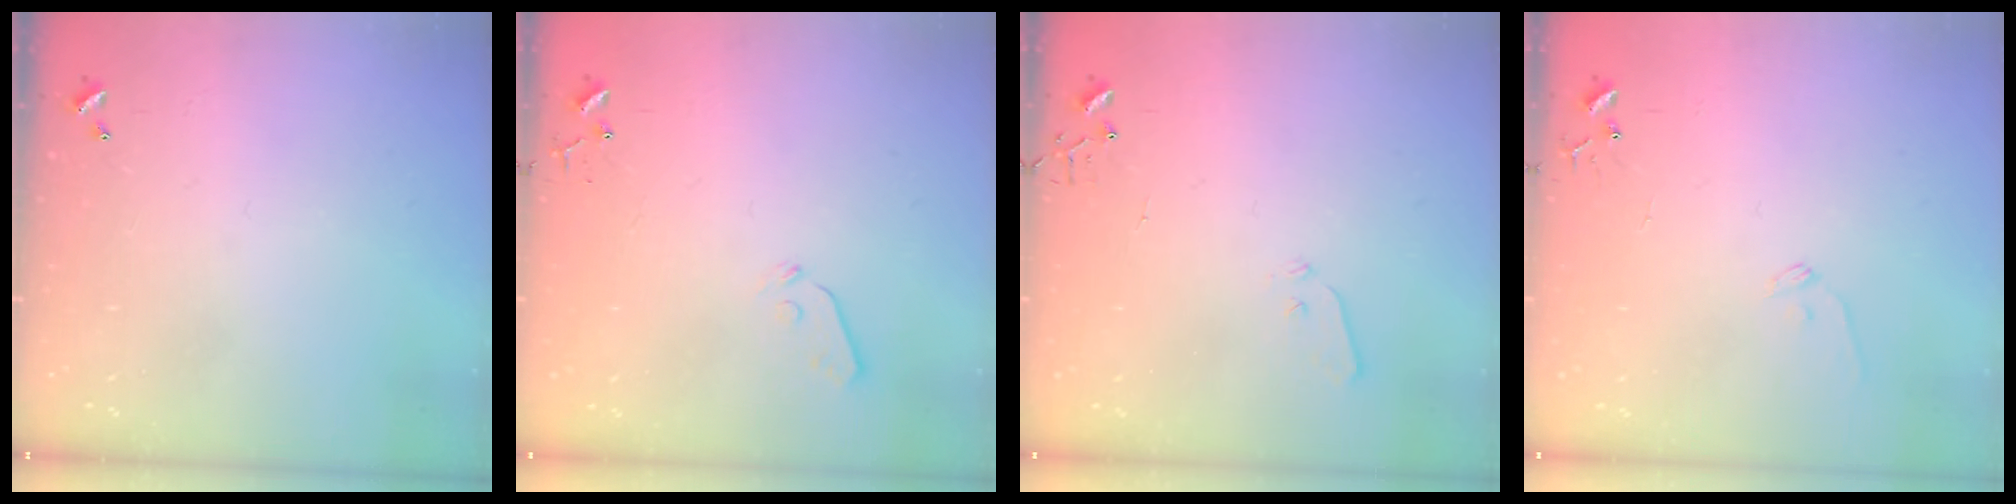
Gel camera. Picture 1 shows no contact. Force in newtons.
{"total": 3.7, "press": 3.6, "slide": 0.6}
{"total": 4.0, "press": 3.9, "slide": 0.6}
{"total": 6.6, "press": 6.6, "slide": 0.6}